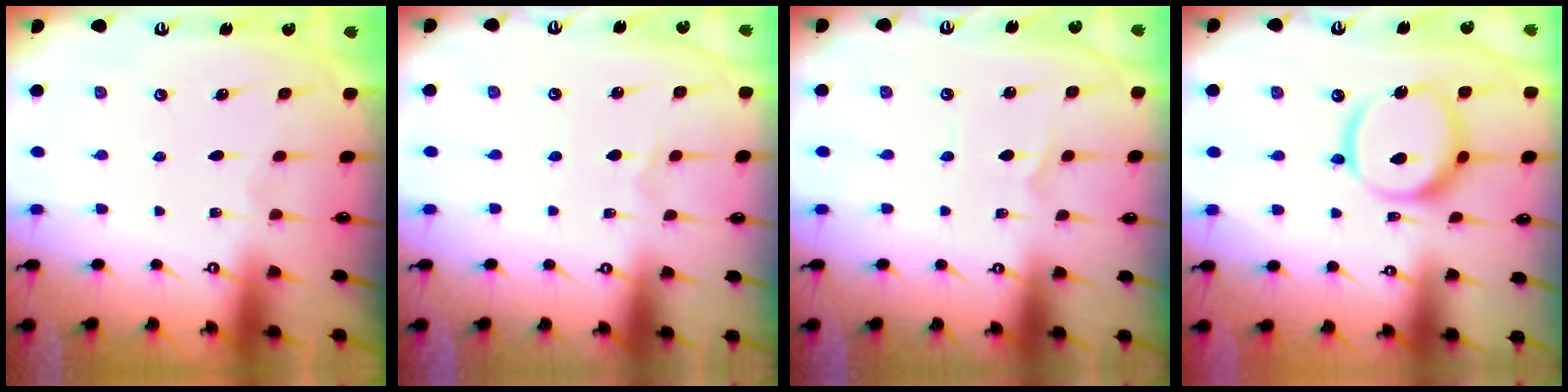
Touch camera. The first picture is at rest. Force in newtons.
{"total": 1.1, "press": 1.1, "slide": 0.0}
{"total": 1.1, "press": 1.1, "slide": 0.1}
{"total": 16.9, "press": 16.8, "slide": 2.2}